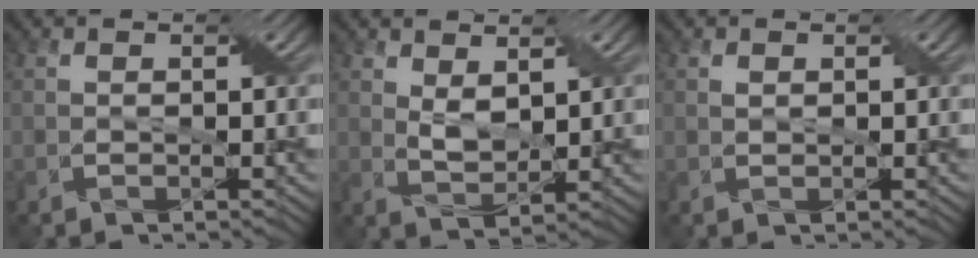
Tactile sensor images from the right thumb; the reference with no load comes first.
{"total": 3.2, "force": [1.6, 1.6, 2.3], "torque": [-0.056, -0.005, 0.034]}
{"total": 0.5, "force": [0.2, 0.4, 0.3], "torque": [-0.009, -0.001, 0.005]}